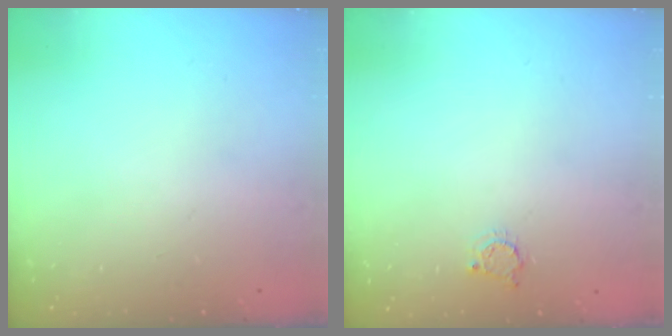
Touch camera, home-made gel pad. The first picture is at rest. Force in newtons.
{"total": 3.2, "press": 3.2, "slide": 0.3}